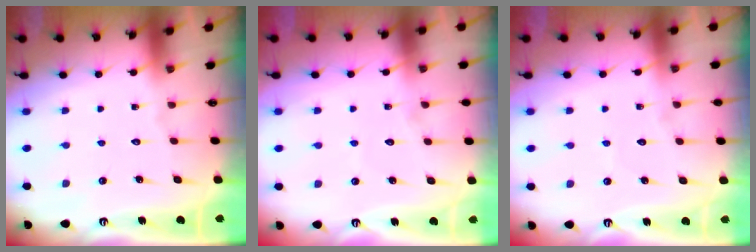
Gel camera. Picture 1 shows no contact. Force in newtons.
{"total": 2.7, "press": 2.7, "slide": 0.3}
{"total": 2.9, "press": 2.9, "slide": 0.3}